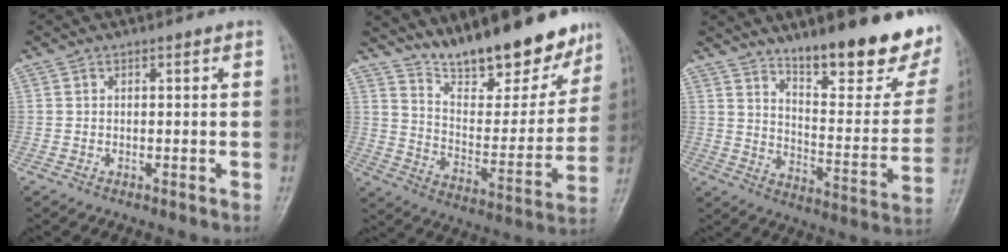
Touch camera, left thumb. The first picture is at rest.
{"total": 20.2, "force": [16.1, 6.3, 10.4], "torque": [-0.110, -0.097, 0.260]}
{"total": 22.8, "force": [16.1, 6.3, 14.9], "torque": [-0.166, -0.104, 0.234]}